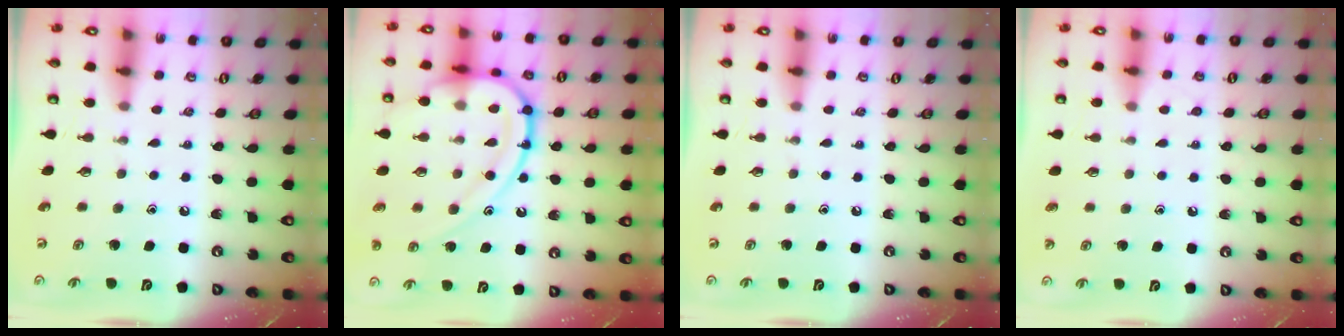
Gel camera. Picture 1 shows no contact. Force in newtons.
{"total": 20.1, "press": 20.0, "slide": 1.9}
{"total": 0.0}
{"total": 4.0, "press": 4.0, "slide": 0.4}